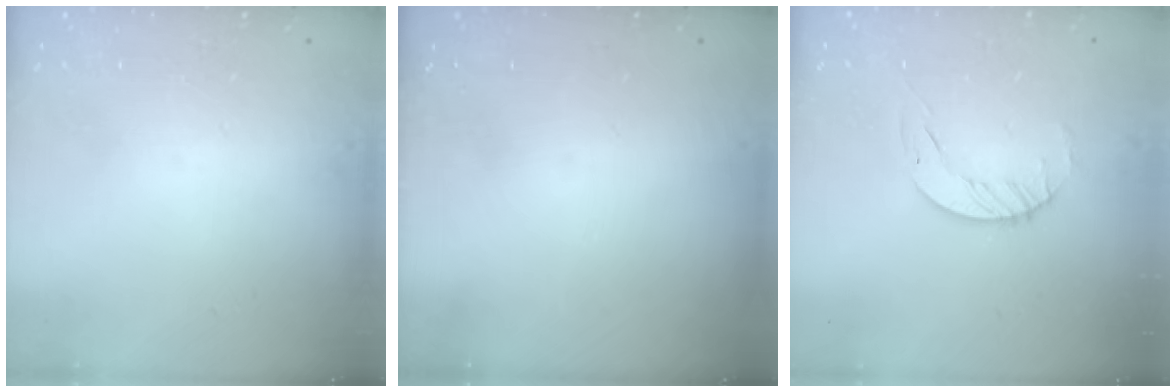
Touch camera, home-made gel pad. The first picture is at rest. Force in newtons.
{"total": 0.0}
{"total": 3.5, "press": 3.5, "slide": 0.4}